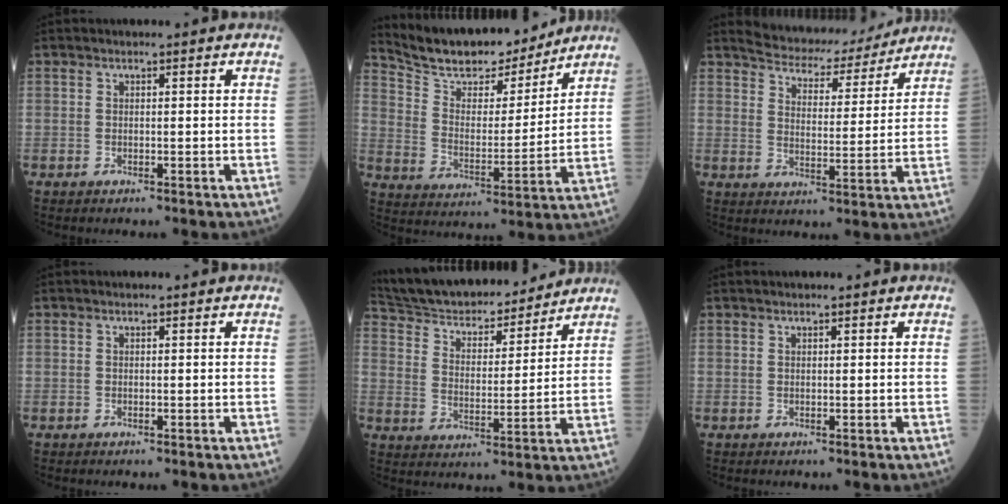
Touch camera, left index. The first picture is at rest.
{"total": 15.3, "force": [14.0, 3.6, 5.2], "torque": [-0.096, -0.002, 0.237]}
{"total": 12.8, "force": [12.0, 2.9, 3.5], "torque": [-0.048, 0.001, 0.170]}
{"total": 0.0}
{"total": 20.4, "force": [18.7, 4.6, 6.9], "torque": [-0.123, 0.015, 0.291]}
{"total": 1.1, "force": [1.0, 0.1, 0.5], "torque": [-0.006, 0.021, 0.019]}